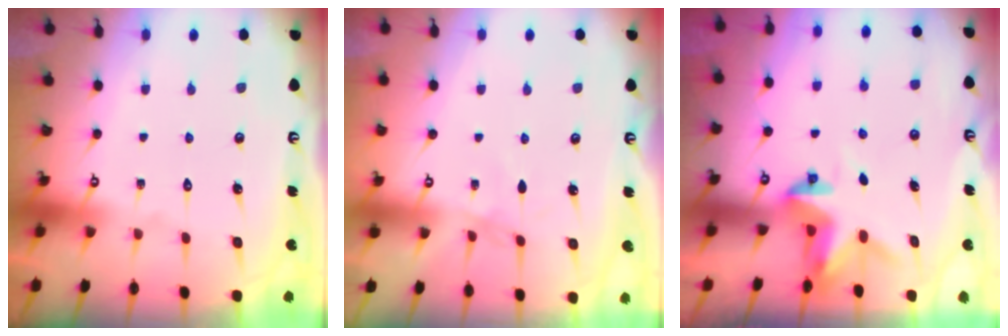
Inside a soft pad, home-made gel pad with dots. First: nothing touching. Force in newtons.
{"total": 1.7, "press": 1.6, "slide": 0.4}
{"total": 3.2, "press": 3.2, "slide": 0.2}